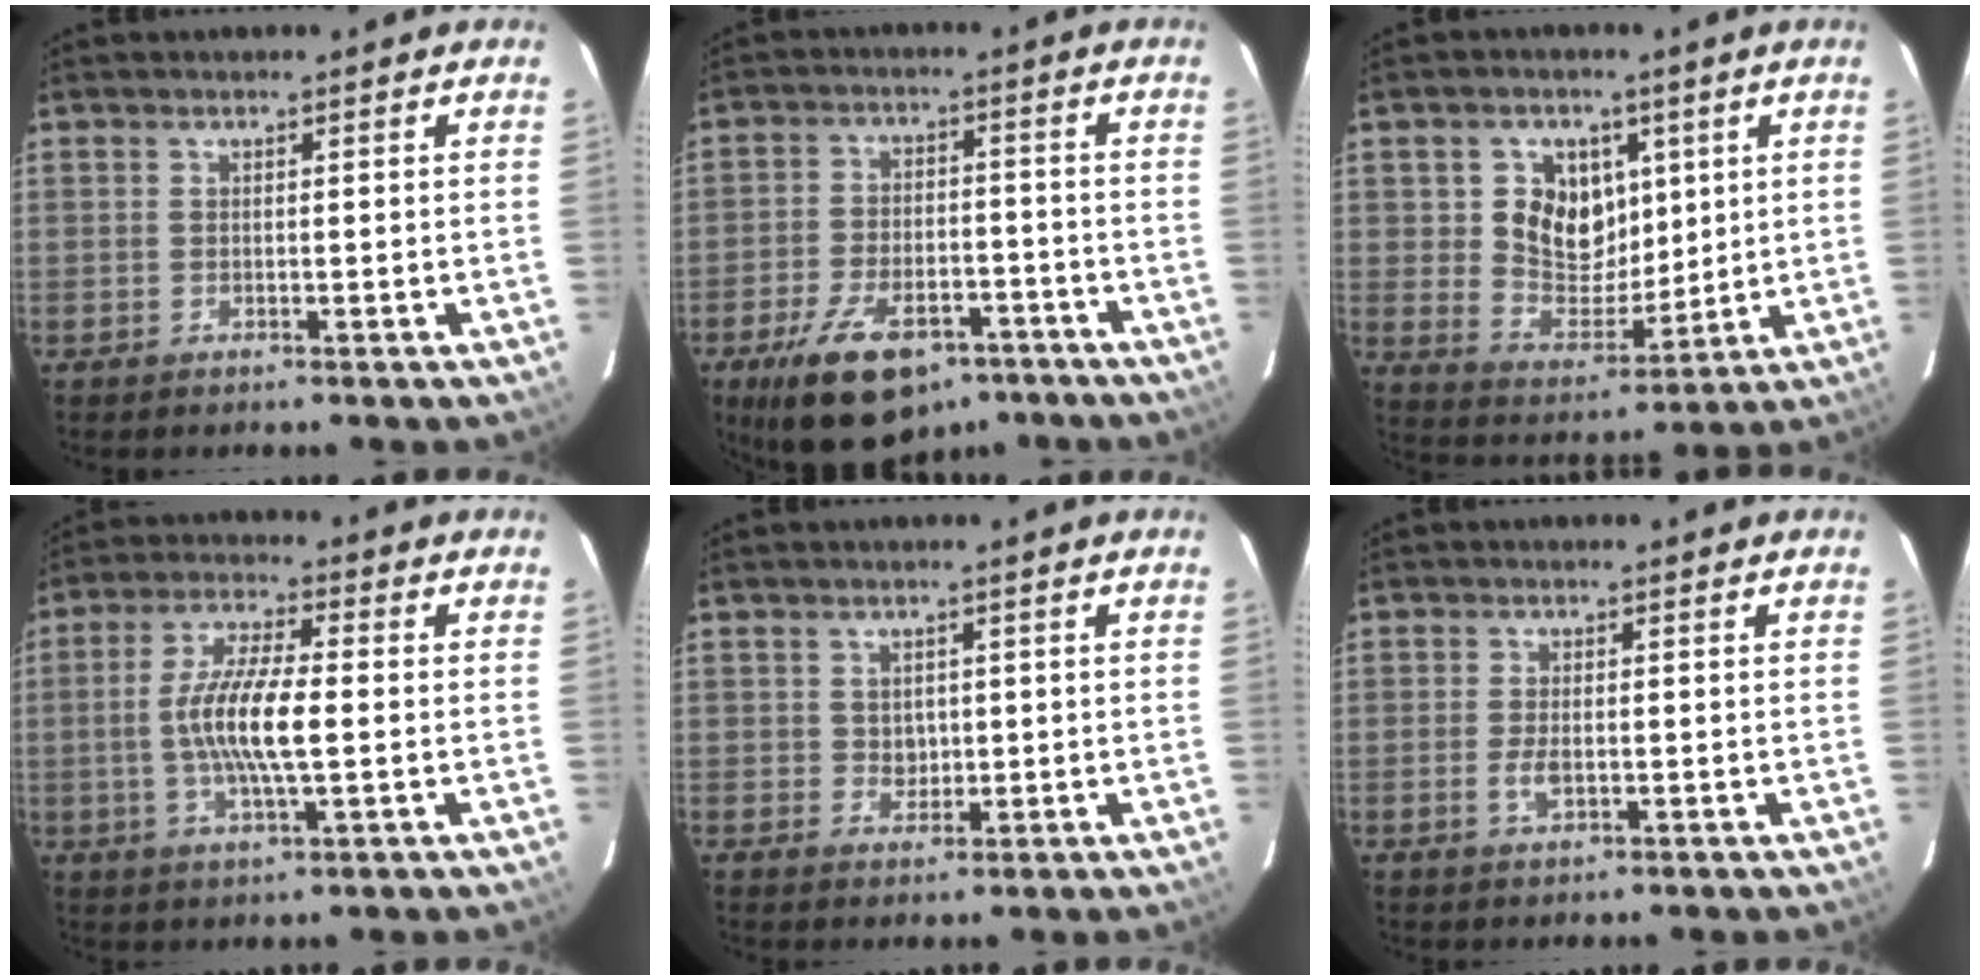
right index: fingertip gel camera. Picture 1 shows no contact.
{"total": 16.5, "force": [-10.6, 8.2, 9.5], "torque": [-0.196, -0.009, -0.166]}
{"total": 11.0, "force": [3.0, 9.1, 5.4], "torque": [-0.112, 0.004, 0.066]}
{"total": 10.5, "force": [-0.9, 2.4, 10.2], "torque": [-0.200, 0.002, -0.020]}
{"total": 2.4, "force": [0.2, 2.2, 0.9], "torque": [-0.011, 0.004, 0.007]}
{"total": 2.7, "force": [-0.7, 1.3, 2.3], "torque": [-0.045, -0.004, -0.011]}